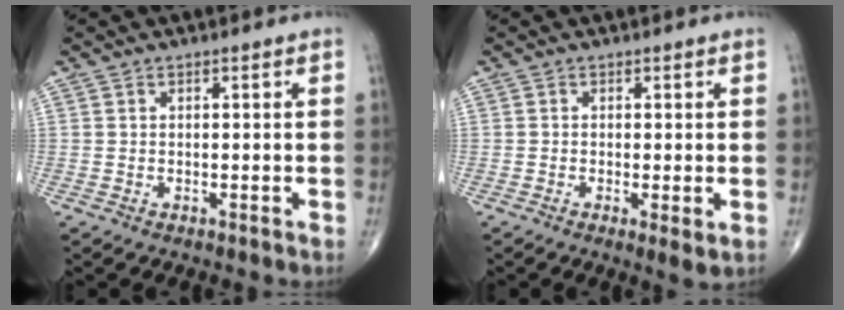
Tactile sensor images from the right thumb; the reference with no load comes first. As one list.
[{"total": 2.7, "force": [-0.6, 0.6, 2.6], "torque": [-0.051, -0.012, -0.013]}]